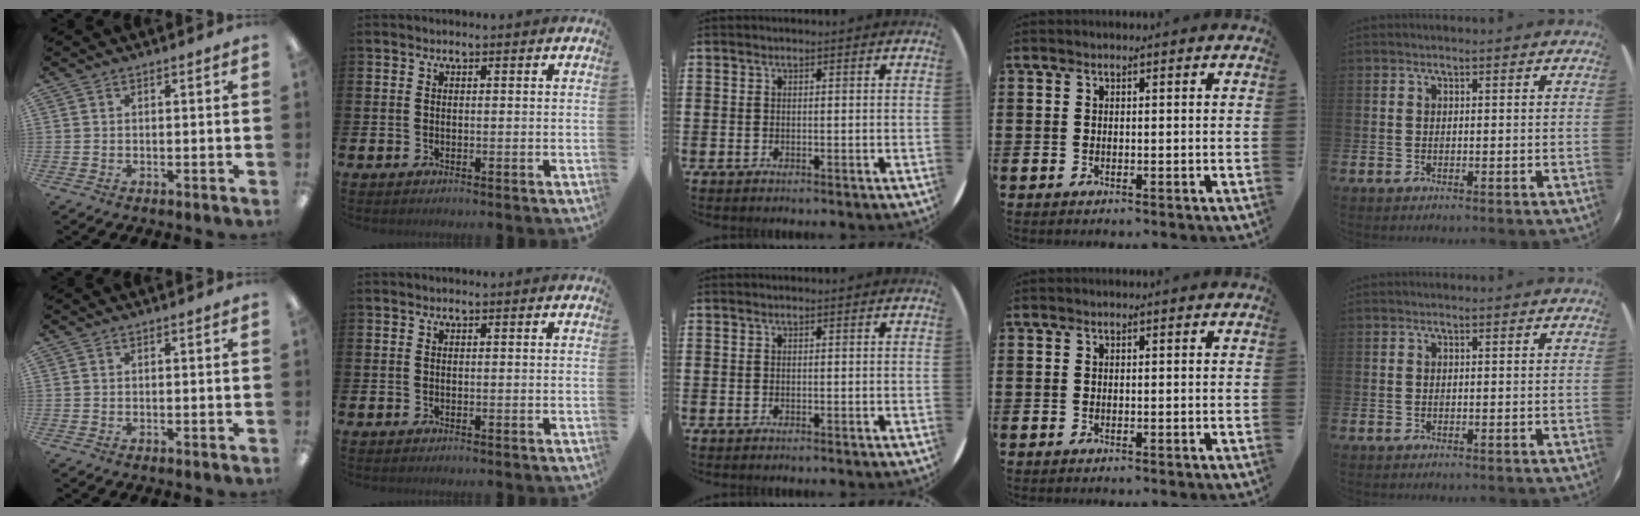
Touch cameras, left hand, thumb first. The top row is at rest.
{}